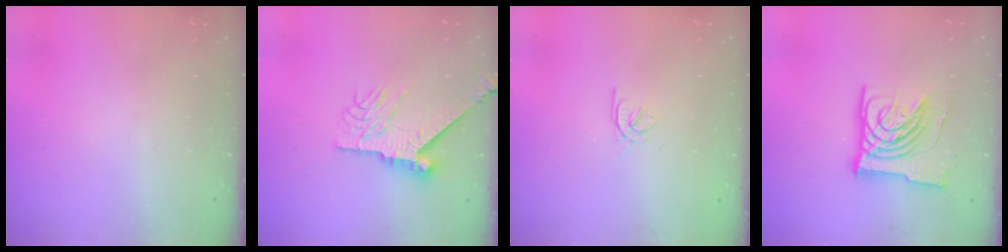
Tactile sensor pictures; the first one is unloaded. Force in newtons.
{"total": 9.5, "press": 9.5, "slide": 0.6}
{"total": 2.1, "press": 2.0, "slide": 0.5}
{"total": 12.4, "press": 12.2, "slide": 2.0}